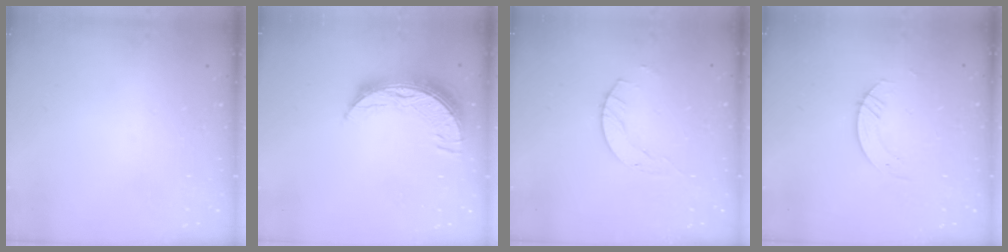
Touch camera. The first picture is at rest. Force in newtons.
{"total": 10.9, "press": 10.9, "slide": 0.9}
{"total": 4.1, "press": 4.1, "slide": 0.2}
{"total": 2.2, "press": 2.2, "slide": 0.2}